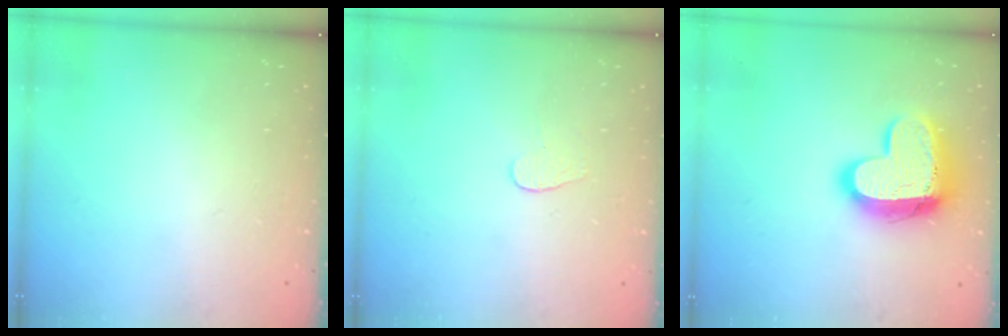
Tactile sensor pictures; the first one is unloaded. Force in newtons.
{"total": 3.4, "press": 3.4, "slide": 0.3}
{"total": 16.3, "press": 16.3, "slide": 1.0}